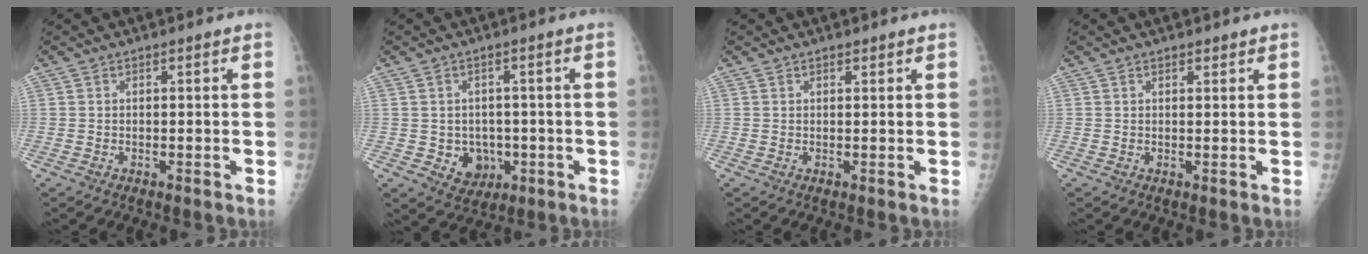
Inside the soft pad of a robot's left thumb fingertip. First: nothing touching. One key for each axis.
{"total": 5.8, "fx": -1.0, "fy": 5.1, "fz": 2.6, "tx": -0.008, "ty": 0.005, "tz": -0.002}
{"total": 1.1, "fx": 0.9, "fy": 0.5, "fz": 0.3, "tx": 0.001, "ty": -0.005, "tz": 0.012}
{"total": 1.4, "fx": 1.1, "fy": 0.7, "fz": 0.4, "tx": 0.003, "ty": -0.007, "tz": 0.014}